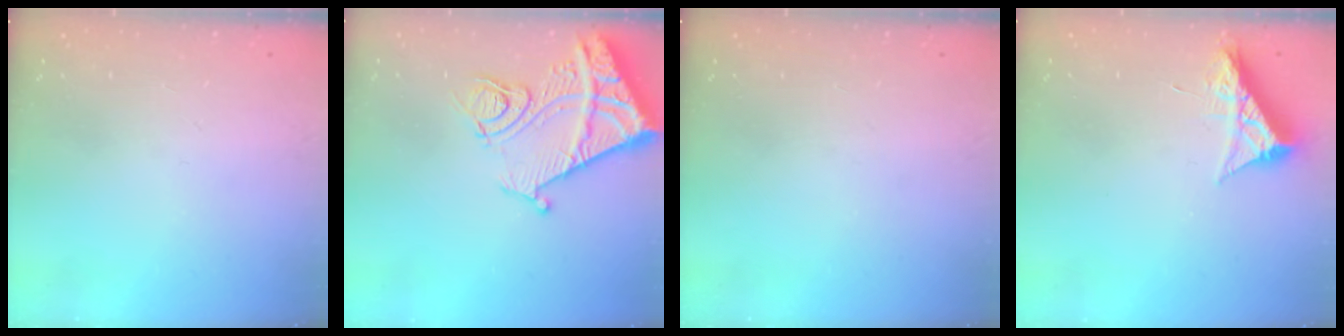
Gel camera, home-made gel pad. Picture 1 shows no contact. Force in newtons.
{"total": 14.7, "press": 14.6, "slide": 1.7}
{"total": 0.0}
{"total": 8.4, "press": 8.4, "slide": 0.4}